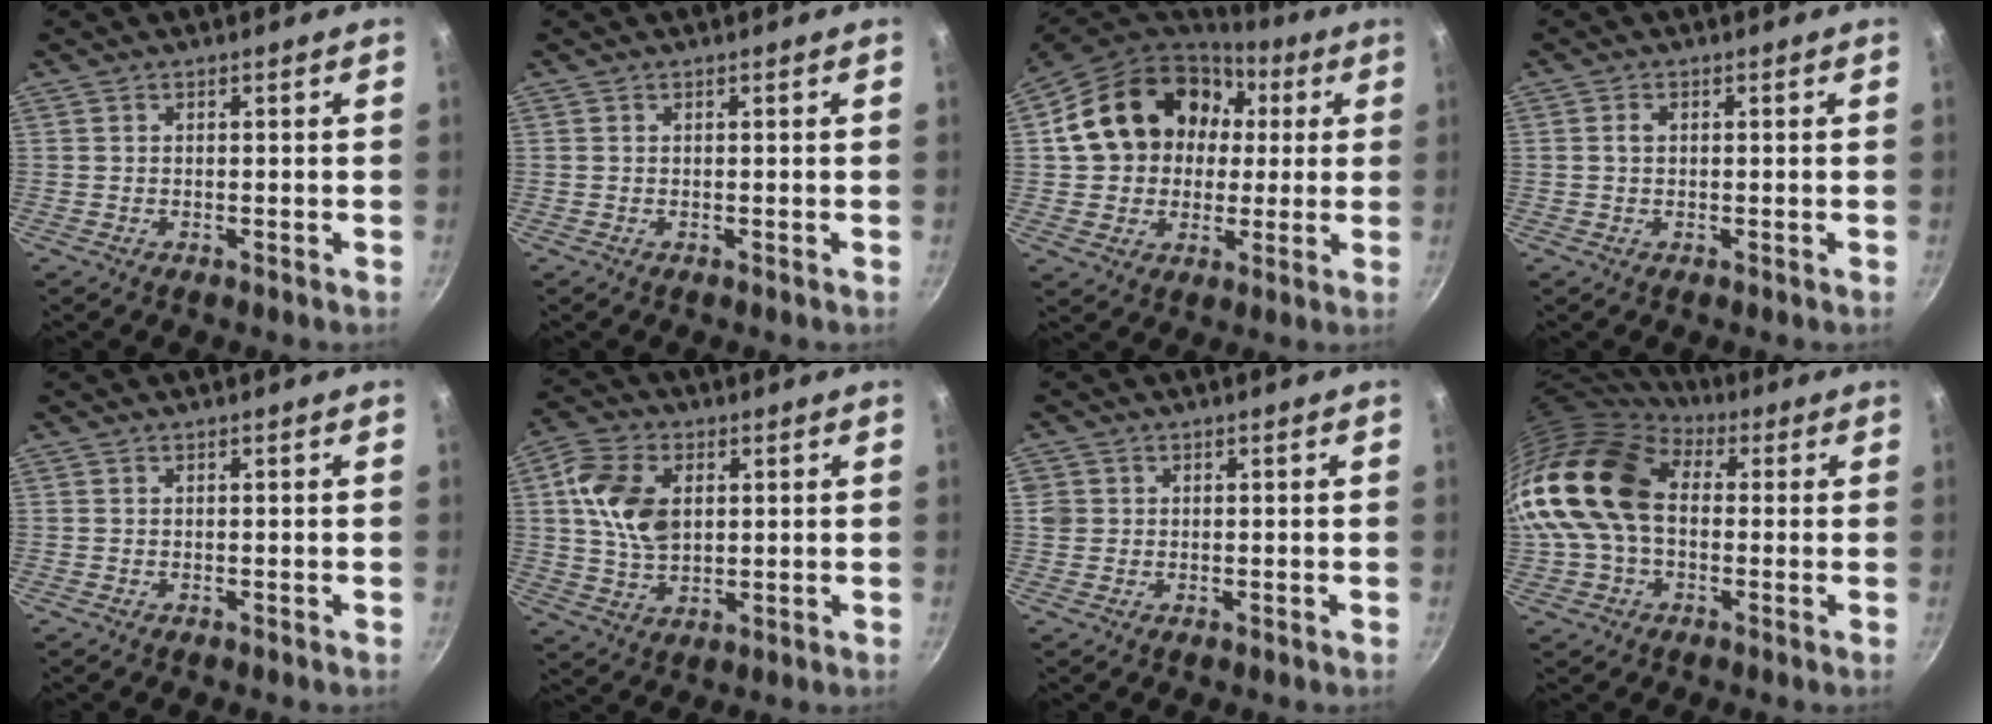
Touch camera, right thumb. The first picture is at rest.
{"total": 0.0}
{"total": 21.3, "force": [4.3, 17.1, 12.0], "torque": [-0.188, 0.040, 0.076]}
{"total": 1.4, "force": [0.2, 1.0, 1.0], "torque": [-0.017, 0.006, 0.003]}
{"total": 0.0}
{"total": 11.6, "force": [2.3, 7.6, 8.4], "torque": [-0.146, 0.003, 0.040]}
{"total": 2.2, "force": [0.3, 2.1, 0.7], "torque": [-0.005, 0.005, 0.002]}
{"total": 16.8, "force": [1.2, 11.8, 12.0], "torque": [-0.217, 0.030, 0.009]}